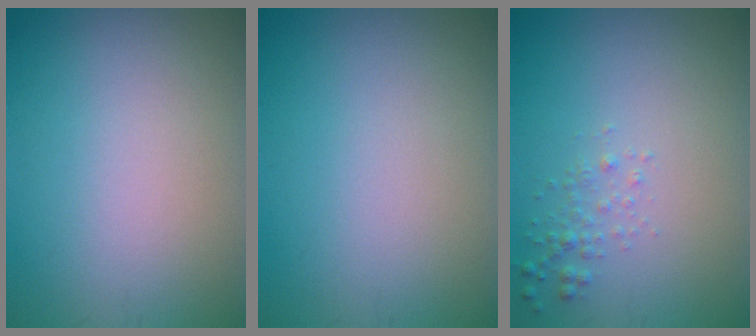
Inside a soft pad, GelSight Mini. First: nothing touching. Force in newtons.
{"total": 0.0}
{"total": 1.1, "press": 1.1, "slide": 0.1}